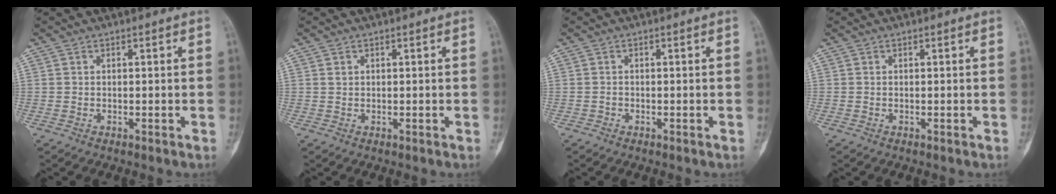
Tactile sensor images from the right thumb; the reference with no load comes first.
{"total": 0.5, "force": [0.2, 0.4, 0.2], "torque": [0.002, 0.000, 0.004]}
{"total": 0.5, "force": [-0.3, 0.4, 0.0], "torque": [-0.002, 0.002, -0.008]}
{"total": 0.0}